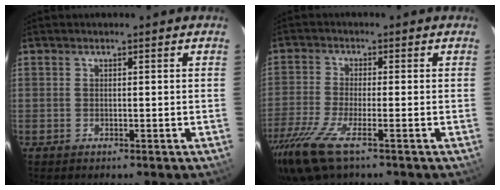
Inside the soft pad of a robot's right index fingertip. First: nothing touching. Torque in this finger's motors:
{"motor_torque": [1.21, -0.94, 0.50, 0.15]}